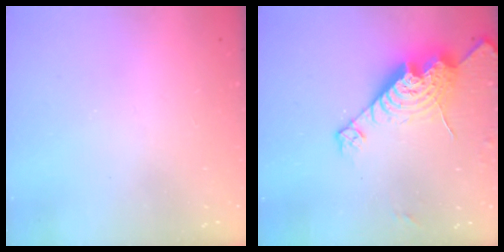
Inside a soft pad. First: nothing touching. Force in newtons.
{"total": 16.5, "press": 16.4, "slide": 1.6}